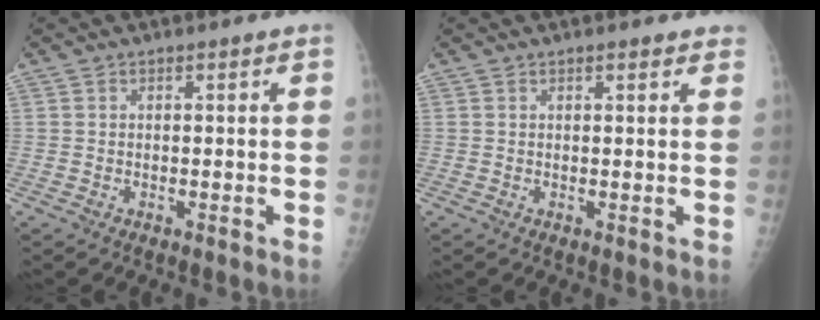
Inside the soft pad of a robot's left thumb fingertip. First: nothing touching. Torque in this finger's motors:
{"motor_torque": [-0.21, -0.01, -0.30, 0.05, 0.01]}